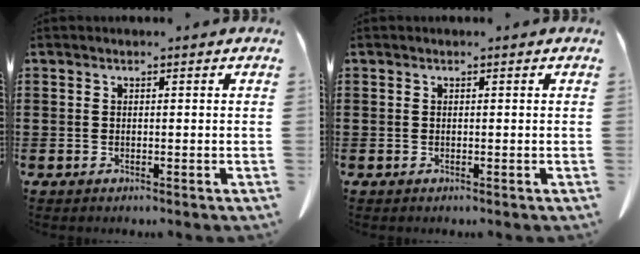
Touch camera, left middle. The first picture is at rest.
{"total": 0.0}